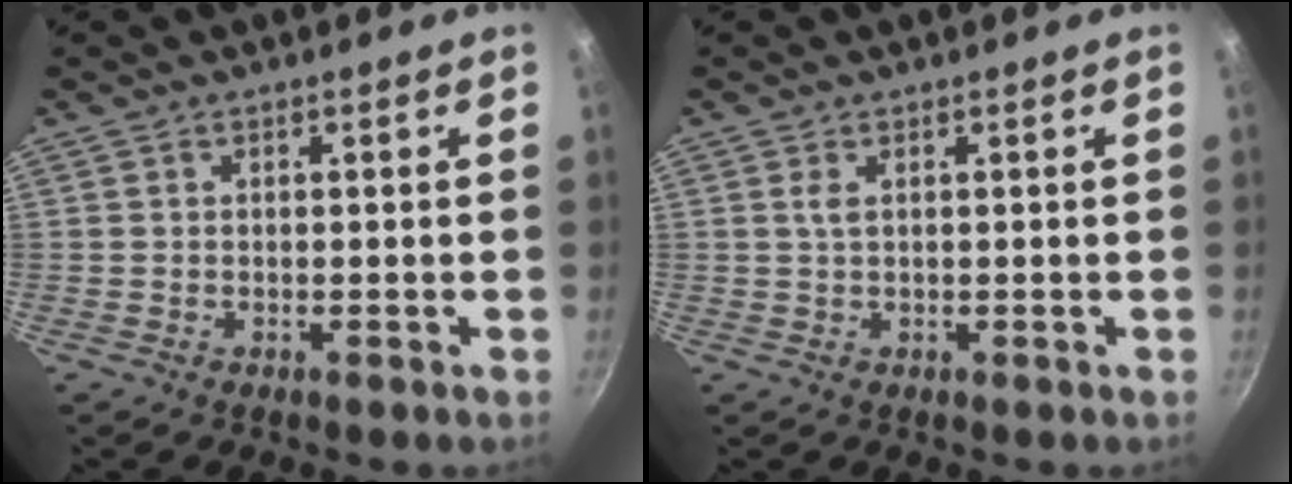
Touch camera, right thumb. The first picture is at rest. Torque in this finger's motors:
{"motor_torque": [0.87, 0.28, 0.60, -0.16, -0.02]}